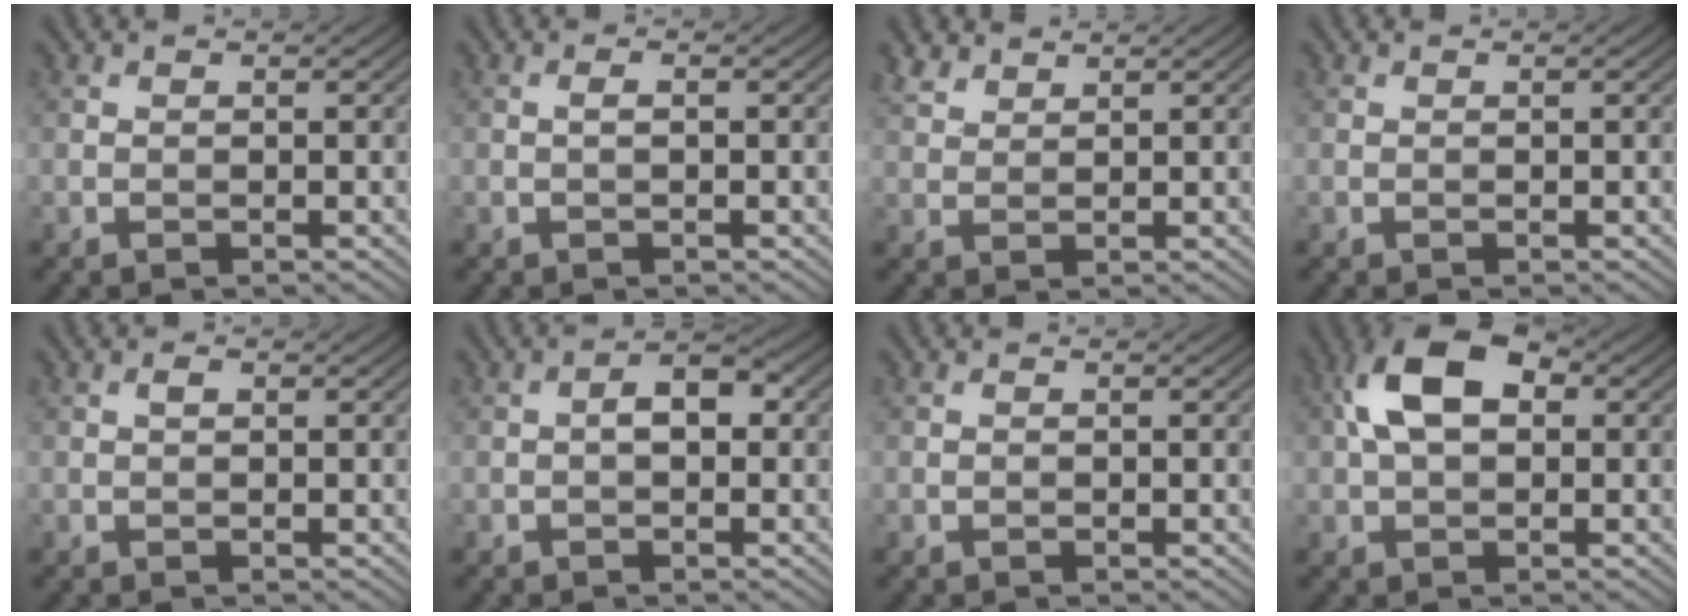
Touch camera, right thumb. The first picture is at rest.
{"total": 0.9, "force": [-0.1, 0.1, 0.9], "torque": [-0.016, 0.002, -0.003]}
{"total": 2.7, "force": [2.2, 1.3, 1.0], "torque": [-0.028, 0.005, 0.051]}
{"total": 0.0}
{"total": 0.7, "force": [0.1, 0.3, 0.5], "torque": [-0.009, 0.002, 0.001]}
{"total": 3.0, "force": [-0.1, 1.7, 2.5], "torque": [-0.039, 0.005, -0.008]}
{"total": 0.0}
{"total": 8.6, "force": [1.6, 5.2, 6.7], "torque": [-0.139, 0.017, 0.018]}